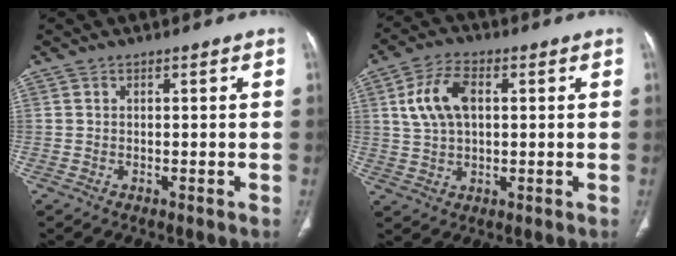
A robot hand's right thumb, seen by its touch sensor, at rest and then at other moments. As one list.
[{"total": 9.2, "force": [2.1, 5.4, 7.1], "torque": [-0.140, 0.010, 0.041]}]